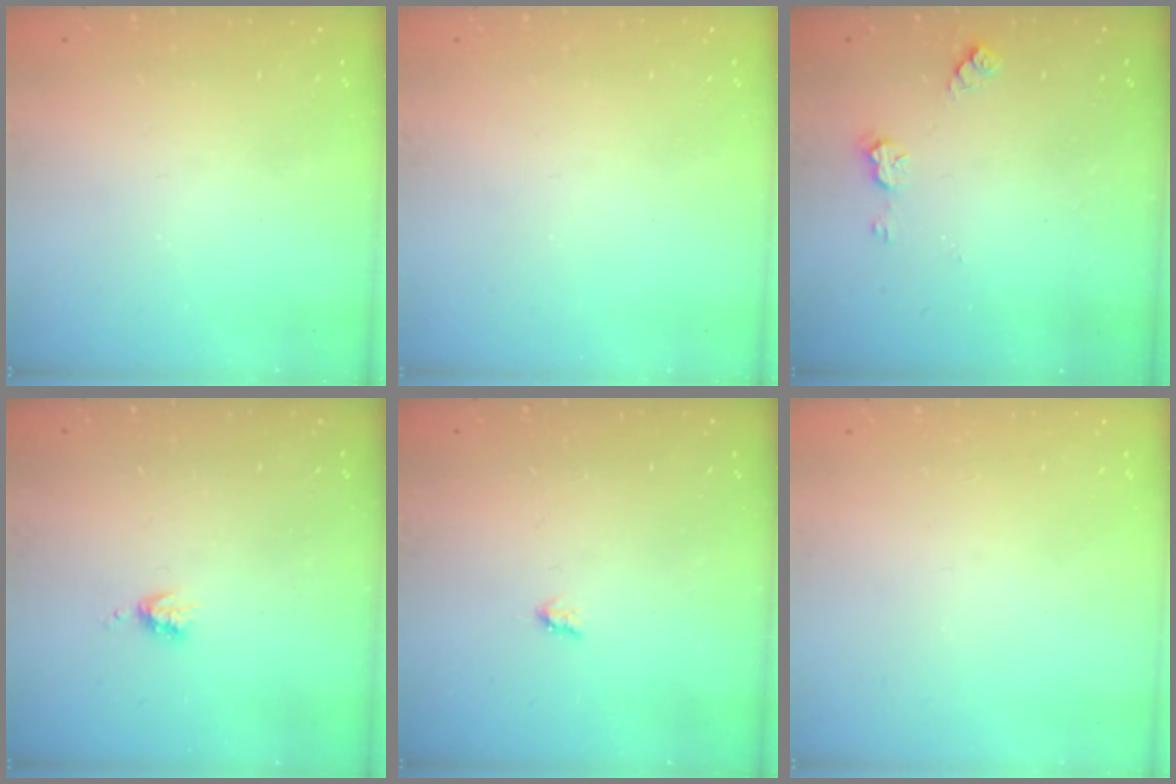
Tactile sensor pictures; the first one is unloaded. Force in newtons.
{"total": 0.0}
{"total": 5.1, "press": 5.0, "slide": 0.6}
{"total": 3.4, "press": 3.3, "slide": 0.5}
{"total": 1.9, "press": 1.9, "slide": 0.3}
{"total": 0.0}